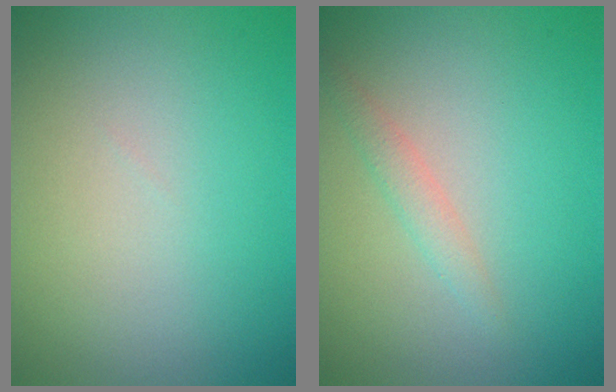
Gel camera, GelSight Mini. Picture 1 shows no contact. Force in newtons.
{"total": 2.0, "press": 2.0, "slide": 0.2}